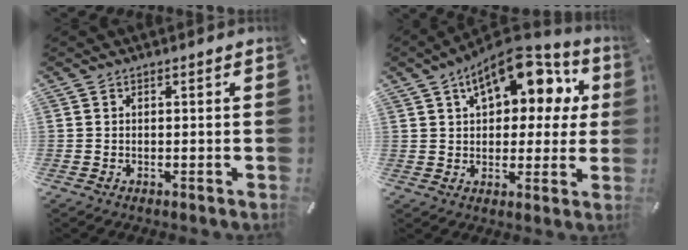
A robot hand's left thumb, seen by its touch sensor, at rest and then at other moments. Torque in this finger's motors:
{"motor_torque": [2.31, 2.69, 1.73, -0.90, 0.19]}